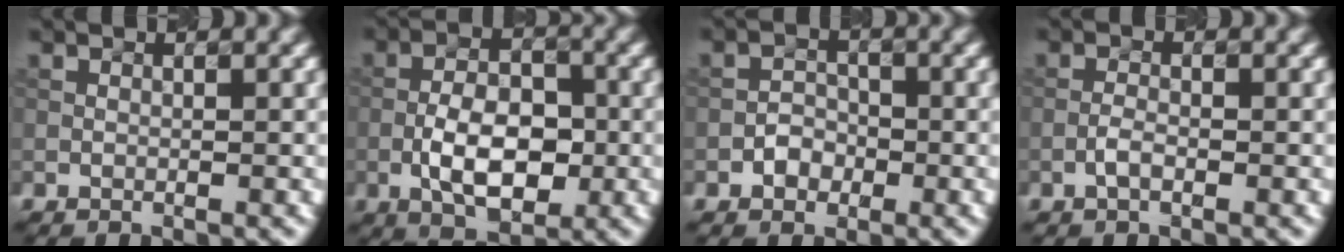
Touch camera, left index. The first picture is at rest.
{"total": 6.0, "force": [-1.7, 3.1, 4.8], "torque": [-0.082, 0.006, -0.032]}
{"total": 1.9, "force": [-0.9, 1.5, 0.7], "torque": [-0.010, 0.007, -0.018]}
{"total": 1.2, "force": [-0.6, 0.4, 1.0], "torque": [-0.021, 0.003, -0.015]}